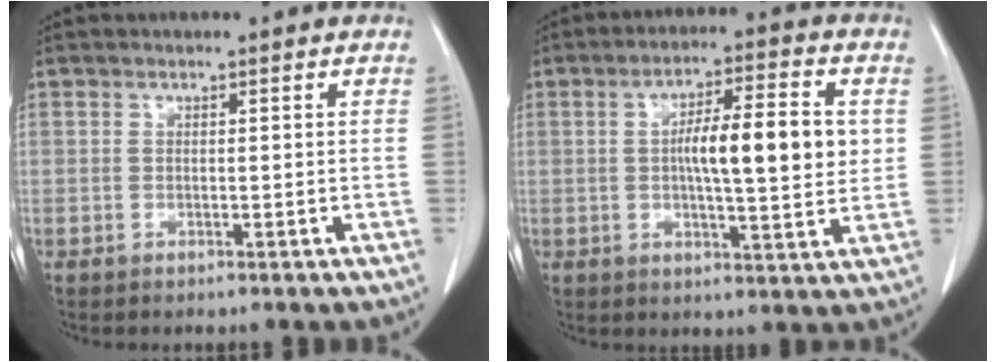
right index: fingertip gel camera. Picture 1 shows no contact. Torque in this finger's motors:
{"motor_torque": [1.00, 0.58, 0.24, 0.09]}